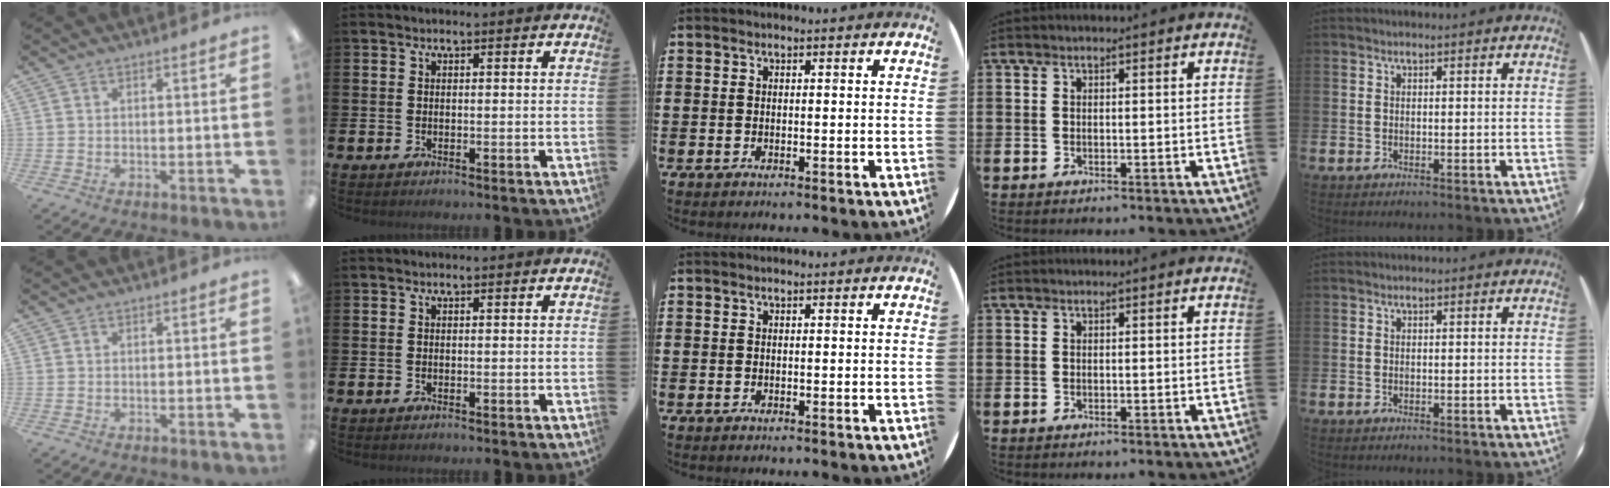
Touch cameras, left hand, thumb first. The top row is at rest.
{}